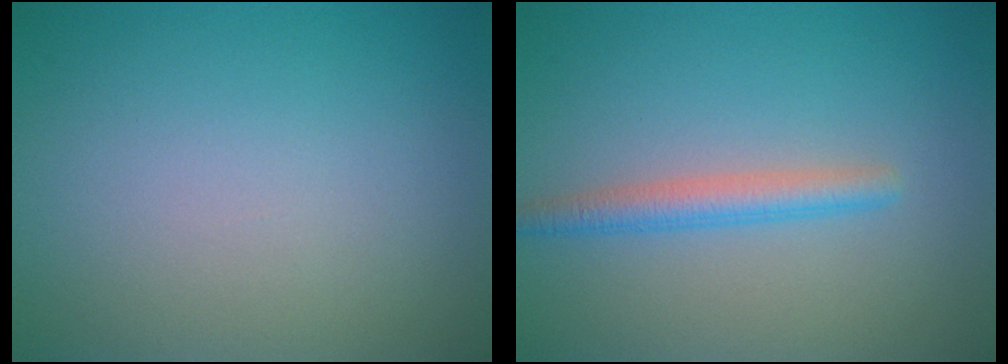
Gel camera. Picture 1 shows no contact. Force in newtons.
{"total": 2.4, "press": 2.4, "slide": 0.1}